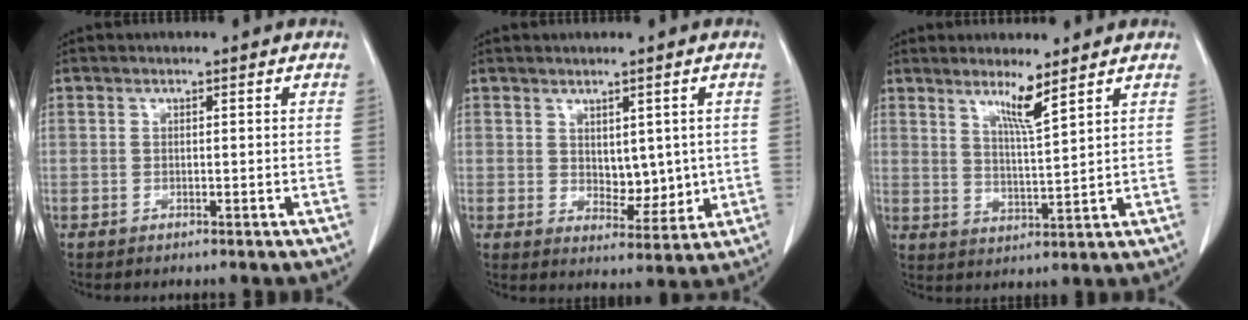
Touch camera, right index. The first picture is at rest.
{"total": 5.7, "force": [0.7, 3.4, 4.5], "torque": [-0.062, -0.006, 0.026]}
{"total": 5.2, "force": [3.6, -0.4, 3.8], "torque": [-0.067, -0.016, 0.065]}